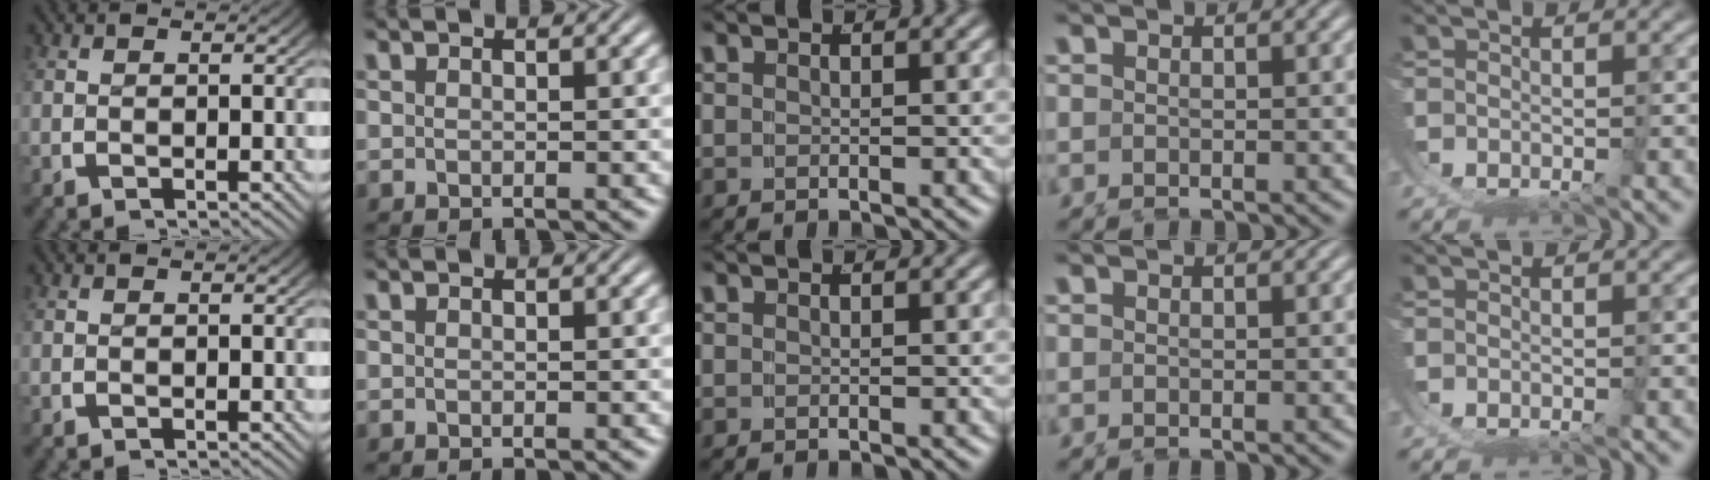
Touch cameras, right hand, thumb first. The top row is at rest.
{}